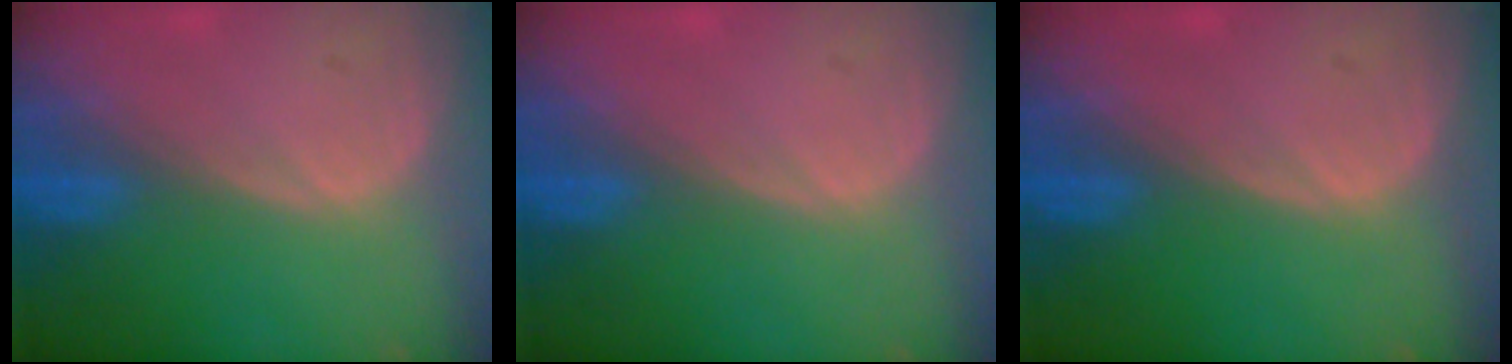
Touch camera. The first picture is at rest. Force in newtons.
{"total": 0.0}
{"total": 0.0}